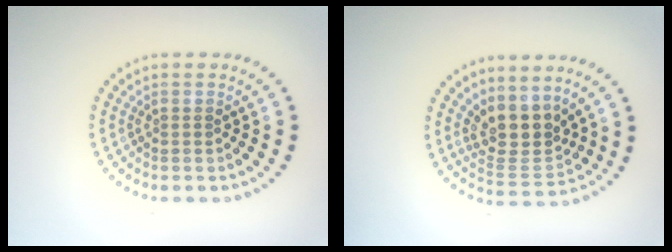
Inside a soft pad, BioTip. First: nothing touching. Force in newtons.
{"total": 3.8, "press": 3.1, "slide": 2.2}